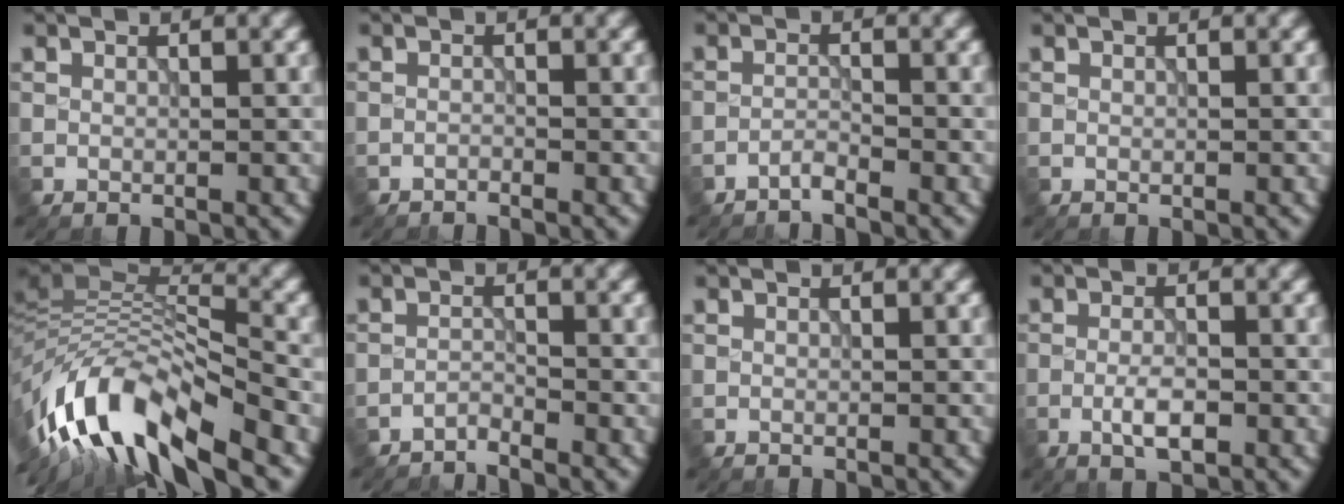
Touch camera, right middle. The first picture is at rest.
{"total": 0.7, "force": [-0.7, 0.0, 0.1], "torque": [0.002, 0.001, -0.017]}
{"total": 1.3, "force": [-1.3, 0.0, 0.4], "torque": [-0.004, 0.004, -0.030]}
{"total": 0.0}
{"total": 12.6, "force": [-6.0, 5.0, 9.8], "torque": [-0.184, 0.026, -0.114]}
{"total": 1.6, "force": [-1.6, 0.0, 0.1], "torque": [0.002, 0.003, -0.035]}
{"total": 0.0}
{"total": 2.7, "force": [-1.1, 0.8, 2.3], "torque": [-0.045, 0.002, -0.024]}